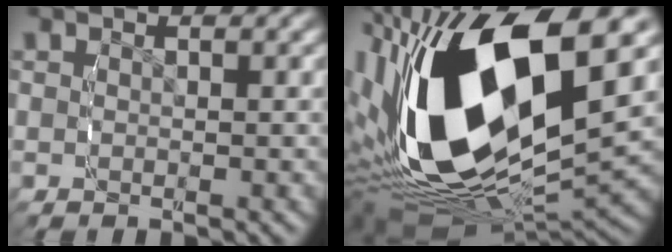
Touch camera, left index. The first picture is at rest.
{"total": 19.7, "force": [0.1, 11.1, 16.2], "torque": [-0.338, -0.032, 0.018]}